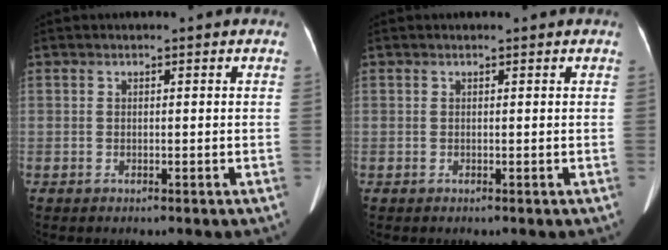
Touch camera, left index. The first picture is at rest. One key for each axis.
{"total": 0.7, "fx": 0.6, "fy": 0.0, "fz": 0.2, "tx": -0.007, "ty": 0.008, "tz": 0.012}